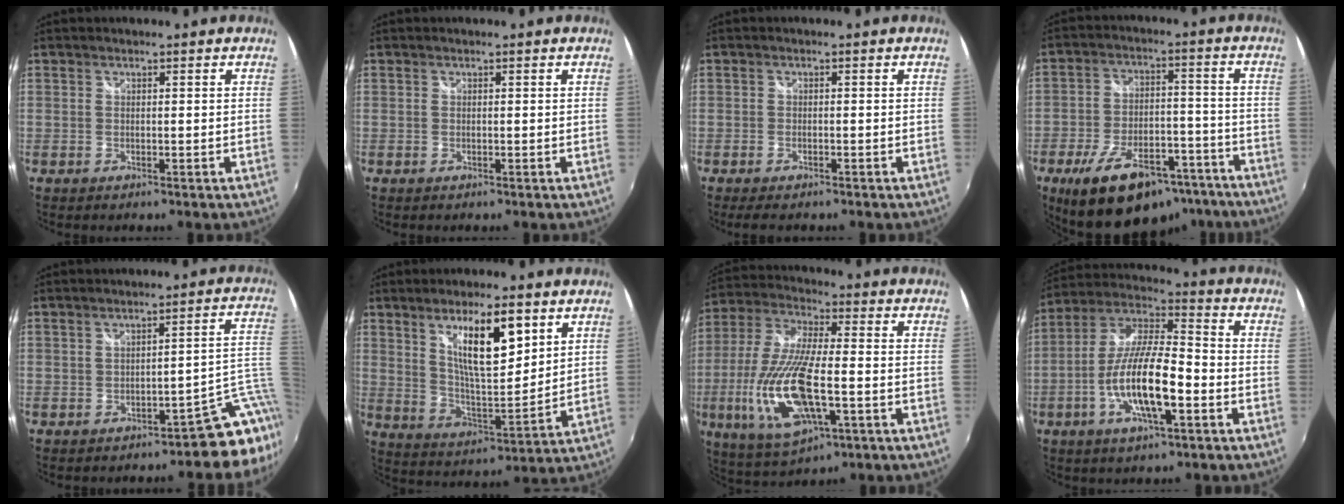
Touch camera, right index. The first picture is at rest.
{"total": 0.0}
{"total": 3.5, "force": [-2.8, 1.0, 1.8], "torque": [-0.040, -0.015, -0.048]}
{"total": 21.2, "force": [-15.0, 9.3, 11.9], "torque": [-0.211, 0.003, -0.207]}
{"total": 7.7, "force": [-3.7, 2.8, 6.2], "torque": [-0.049, 0.016, -0.043]}
{"total": 13.4, "force": [6.5, 3.8, 11.0], "torque": [-0.180, 0.002, 0.124]}
{"total": 18.3, "force": [-4.9, 6.2, 16.5], "torque": [-0.349, -0.018, -0.085]}
{"total": 14.9, "force": [-5.0, 3.7, 13.5], "torque": [-0.268, -0.002, -0.097]}